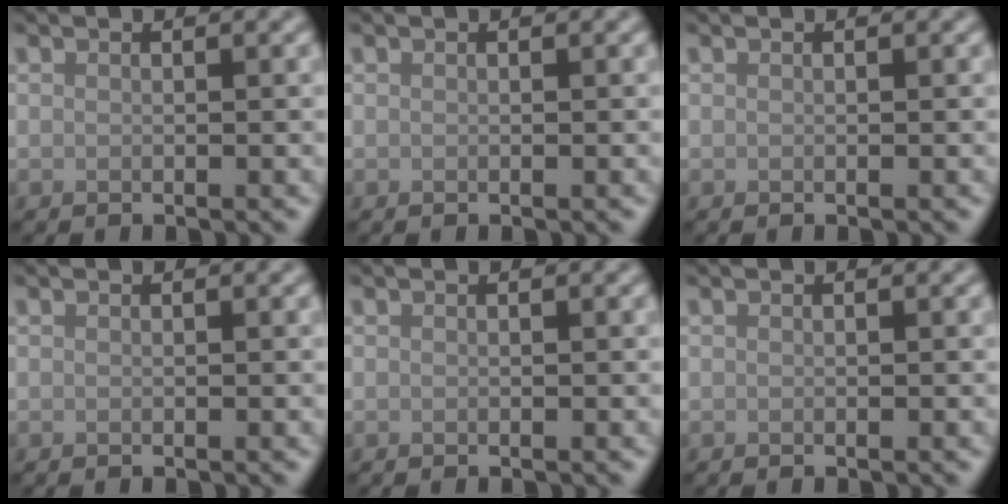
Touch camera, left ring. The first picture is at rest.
{"total": 0.0}
{"total": 0.0}
{"total": 0.0}
{"total": 0.0}
{"total": 0.0}